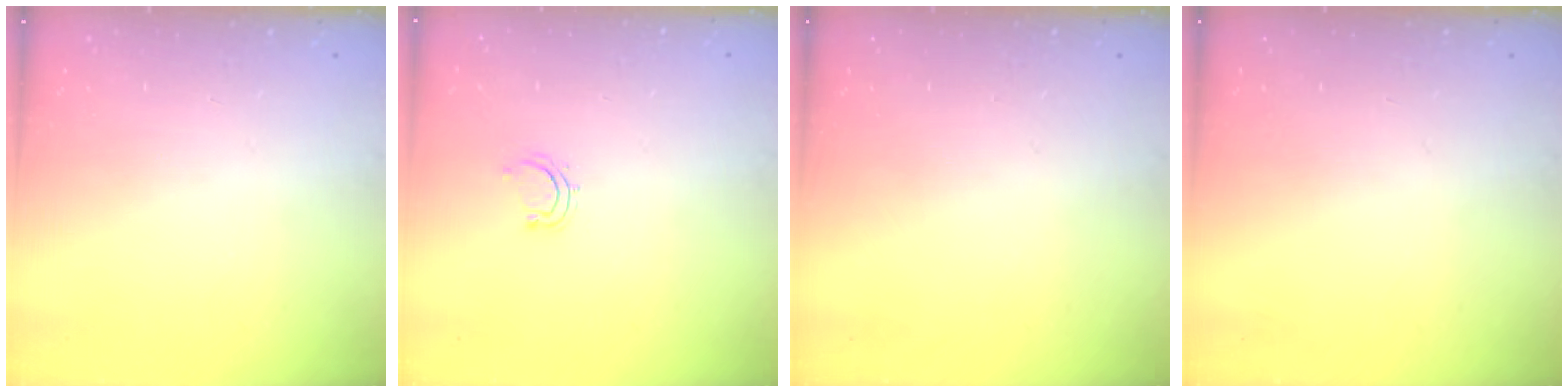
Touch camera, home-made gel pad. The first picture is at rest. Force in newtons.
{"total": 4.0, "press": 3.8, "slide": 1.1}
{"total": 0.0}
{"total": 0.0}